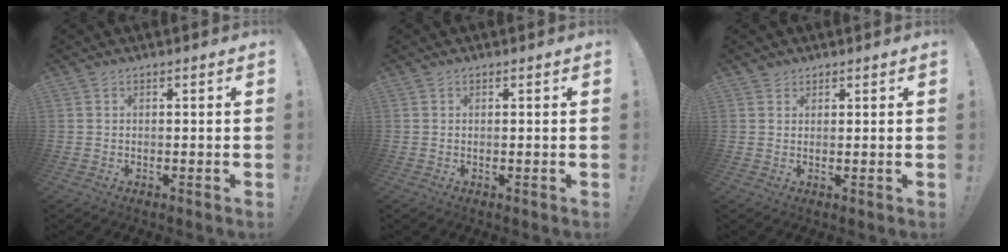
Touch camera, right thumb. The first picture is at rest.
{"total": 0.0}
{"total": 1.7, "force": [1.3, 1.1, 0.1], "torque": [-0.003, -0.003, 0.025]}